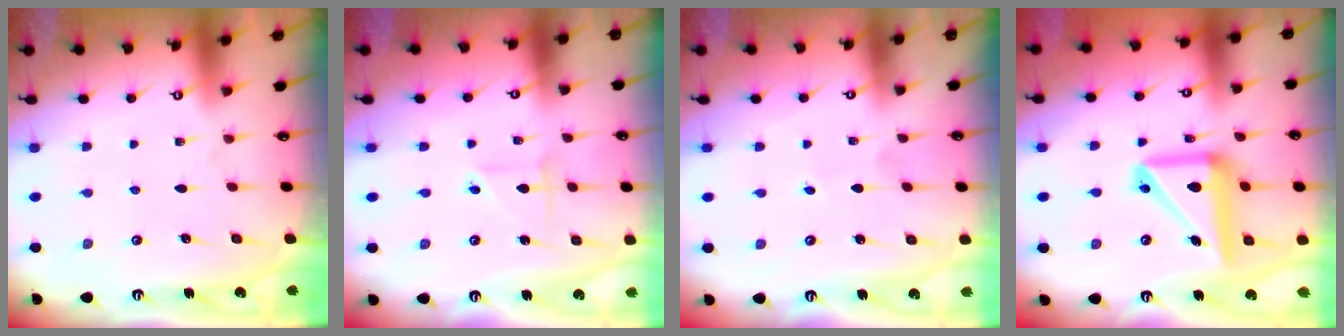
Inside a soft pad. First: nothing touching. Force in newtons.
{"total": 2.5, "press": 2.5, "slide": 0.1}
{"total": 1.5, "press": 1.5, "slide": 0.1}
{"total": 15.8, "press": 15.7, "slide": 1.6}